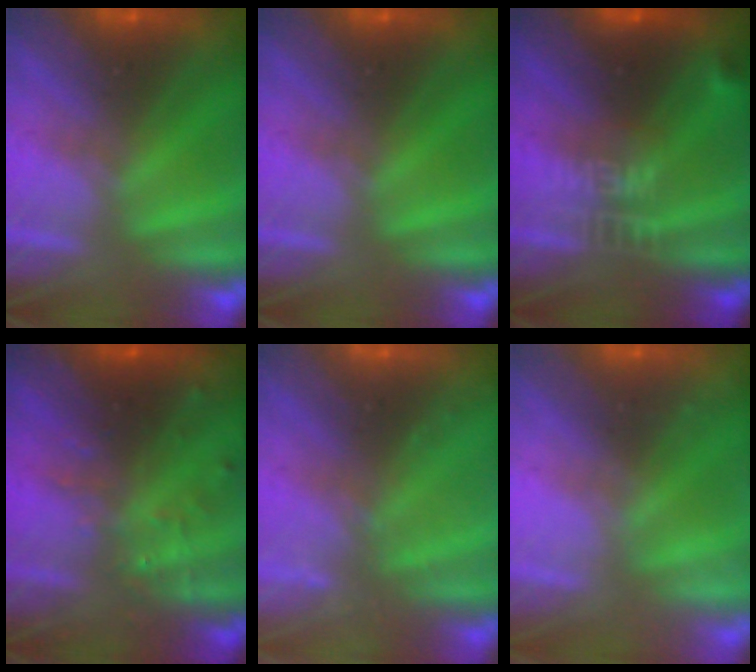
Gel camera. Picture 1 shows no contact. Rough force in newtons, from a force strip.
{"total": 0.0}
{"total": 3.3}
{"total": 3.7}
{"total": 2.2}
{"total": 2.0}